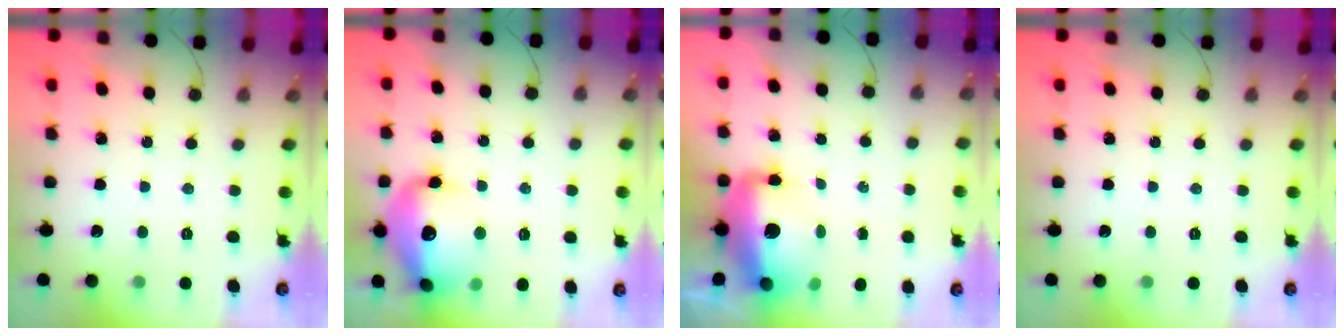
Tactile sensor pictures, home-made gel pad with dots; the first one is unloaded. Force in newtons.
{"total": 18.3, "press": 18.2, "slide": 1.6}
{"total": 16.0, "press": 15.5, "slide": 3.9}
{"total": 0.0}